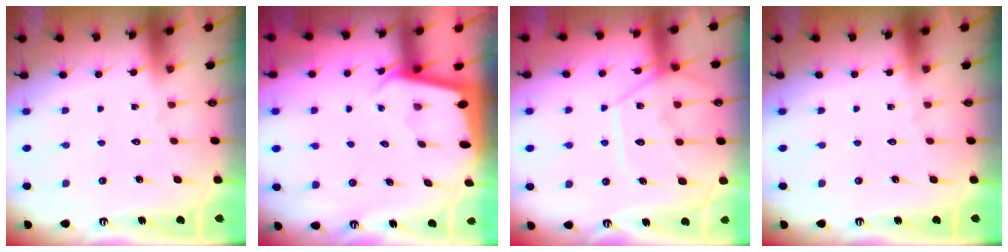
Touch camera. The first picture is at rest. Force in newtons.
{"total": 1.8, "press": 1.7, "slide": 0.1}
{"total": 14.7, "press": 14.6, "slide": 1.4}
{"total": 0.0}